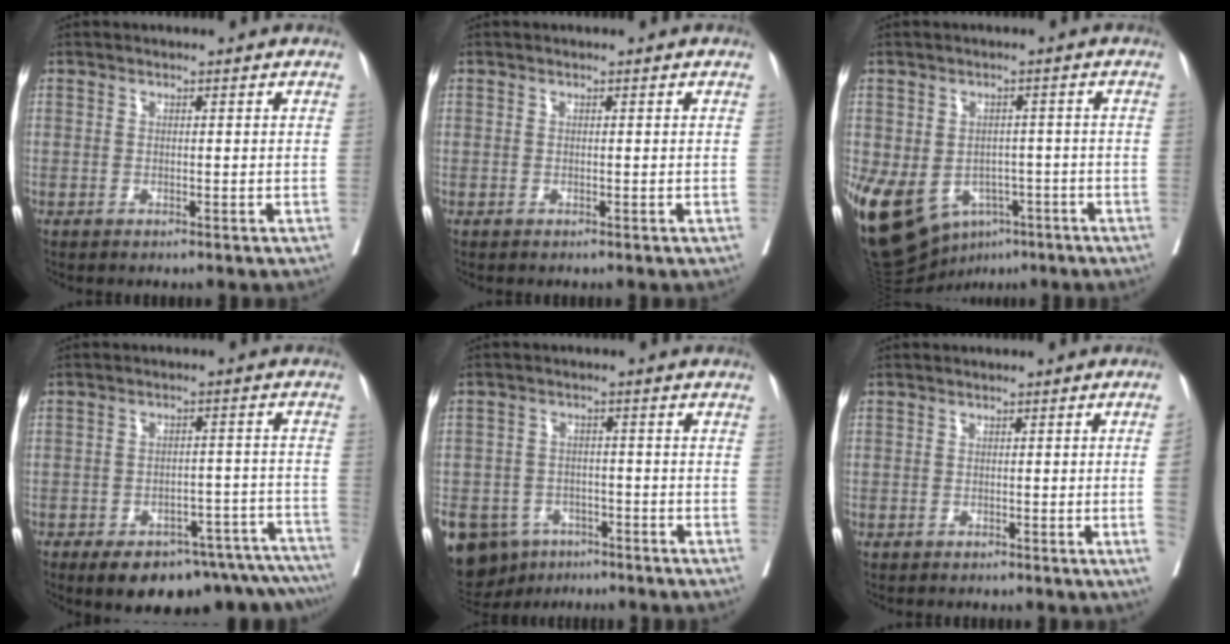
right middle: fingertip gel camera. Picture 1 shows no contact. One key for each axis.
{"total": 0.0}
{"total": 15.6, "fx": -7.3, "fy": 10.9, "fz": 8.5, "tx": -0.190, "ty": 0.003, "tz": -0.100}
{"total": 17.5, "fx": -14.8, "fy": 5.0, "fz": 7.9, "tx": -0.042, "ty": 0.028, "tz": -0.183}
{"total": 17.2, "fx": -9.7, "fy": 12.4, "fz": 6.8, "tx": -0.192, "ty": 0.001, "tz": -0.134}
{"total": 2.7, "fx": -0.6, "fy": -0.6, "fz": 2.6, "tx": -0.035, "ty": 0.002, "tz": -0.006}